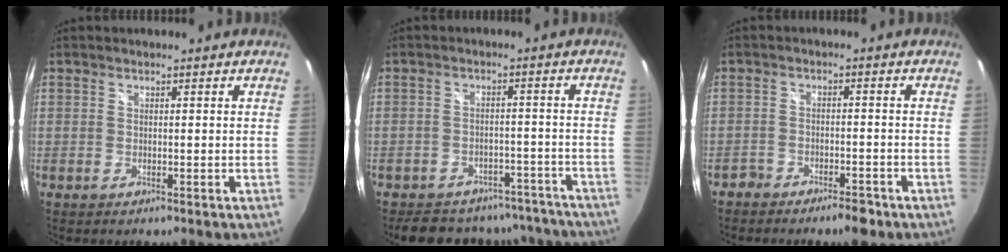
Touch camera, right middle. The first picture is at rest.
{"total": 16.9, "force": [-14.6, 6.9, 4.9], "torque": [-0.102, 0.034, -0.172]}
{"total": 5.4, "force": [-4.5, 2.1, 2.3], "torque": [-0.058, 0.007, -0.067]}